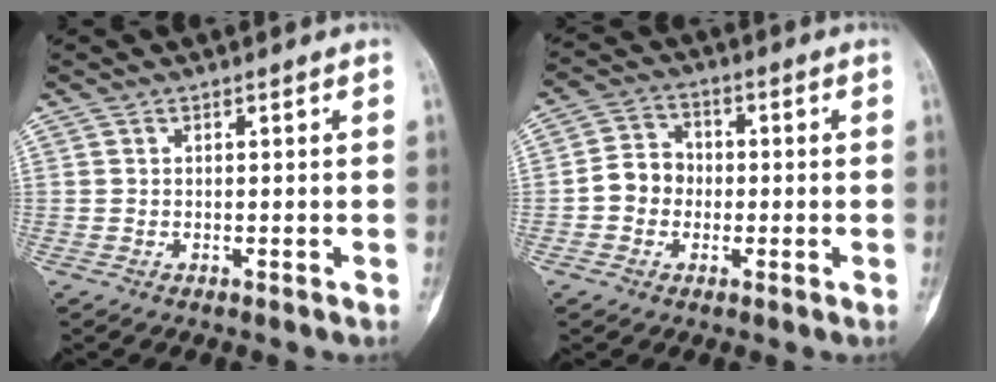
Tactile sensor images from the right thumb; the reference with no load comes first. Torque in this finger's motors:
{"motor_torque": [0.18, 0.04, 0.71, -0.44, 0.01]}